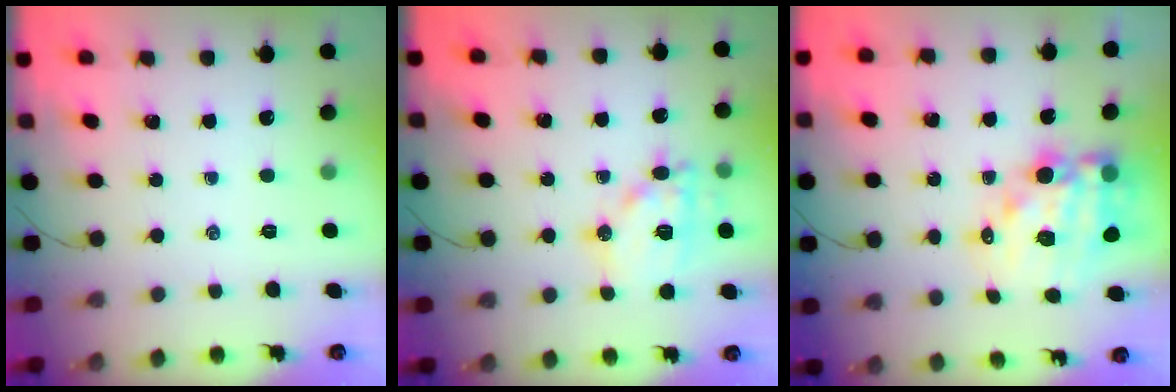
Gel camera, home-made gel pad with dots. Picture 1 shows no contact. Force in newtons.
{"total": 14.0, "press": 13.9, "slide": 1.7}
{"total": 15.4, "press": 14.9, "slide": 3.9}